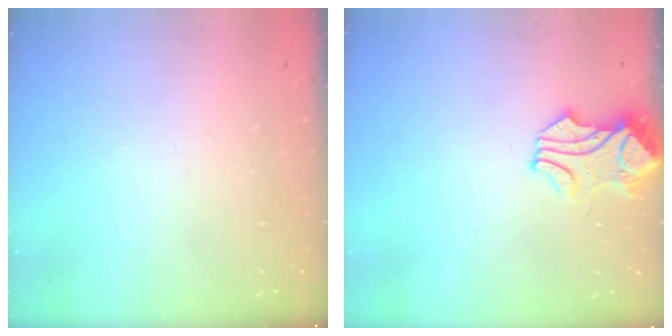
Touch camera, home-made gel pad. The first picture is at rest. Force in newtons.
{"total": 1.9, "press": 1.8, "slide": 0.8}